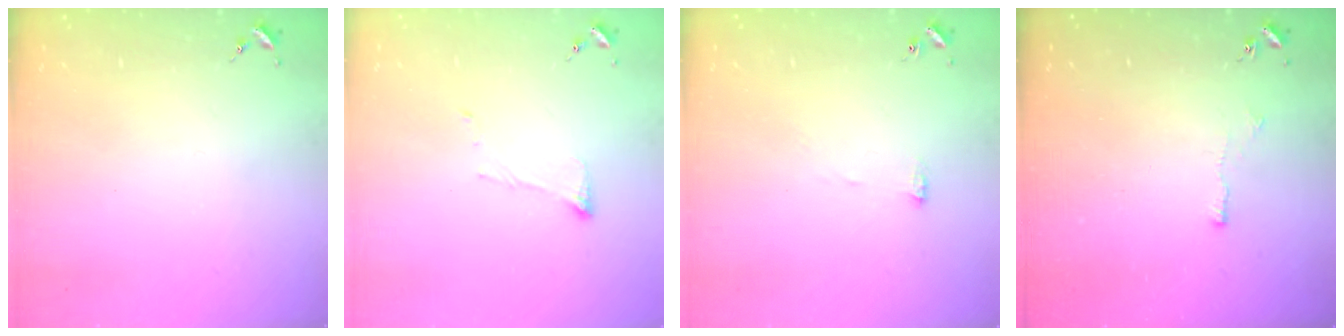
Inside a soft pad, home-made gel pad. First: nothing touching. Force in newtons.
{"total": 5.8, "press": 5.8, "slide": 0.7}
{"total": 4.4, "press": 4.4, "slide": 0.4}
{"total": 3.3, "press": 3.2, "slide": 0.7}